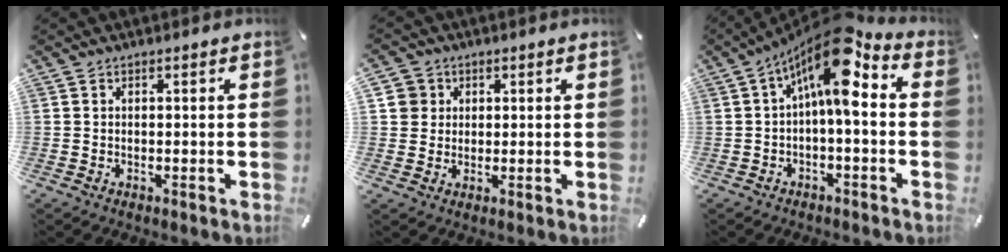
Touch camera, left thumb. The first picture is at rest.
{"total": 4.7, "force": [1.4, 4.5, 0.3], "torque": [-0.004, 0.004, 0.025]}
{"total": 12.1, "force": [3.8, 4.2, 10.7], "torque": [-0.192, -0.026, 0.059]}